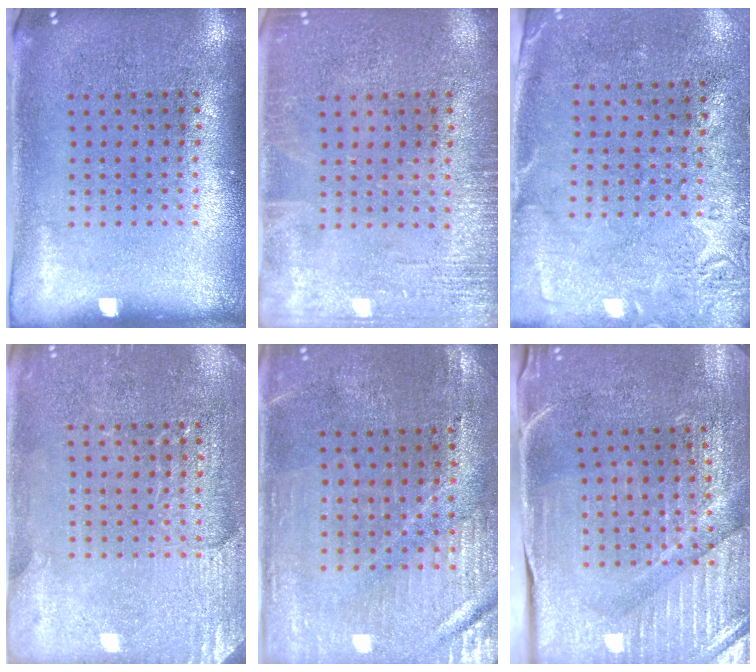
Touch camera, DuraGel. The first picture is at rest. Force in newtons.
{"total": 2.2, "press": 2.2, "slide": 0.3}
{"total": 2.8, "press": 2.2, "slide": 1.7}
{"total": 2.9, "press": 2.8, "slide": 0.6}
{"total": 1.1, "press": 1.1, "slide": 0.2}
{"total": 3.9, "press": 3.9, "slide": 0.4}